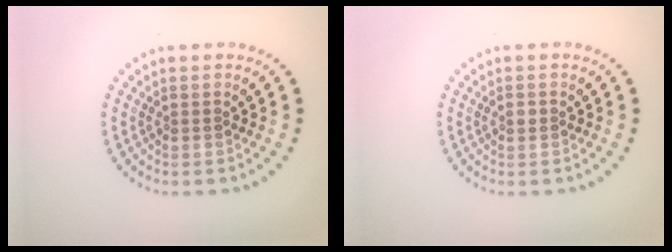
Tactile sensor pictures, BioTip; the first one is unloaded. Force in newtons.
{"total": 0.7, "press": 0.6, "slide": 0.2}